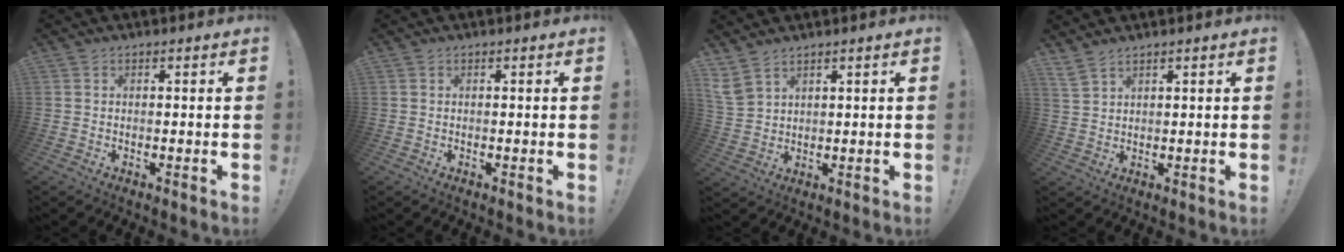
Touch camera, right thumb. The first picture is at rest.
{"total": 0.0}
{"total": 5.8, "force": [4.3, 2.7, 2.8], "torque": [-0.060, -0.013, 0.087]}
{"total": 3.8, "force": [3.3, 0.8, 1.8], "torque": [-0.047, -0.012, 0.065]}